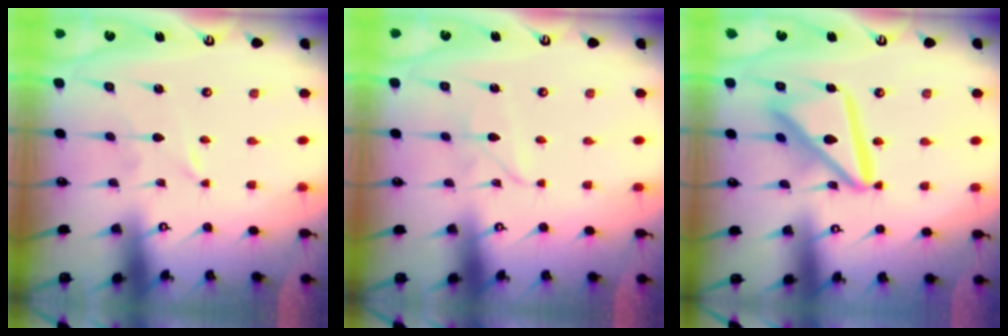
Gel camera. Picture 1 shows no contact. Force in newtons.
{"total": 2.6, "press": 2.6, "slide": 0.2}
{"total": 15.6, "press": 15.5, "slide": 1.7}